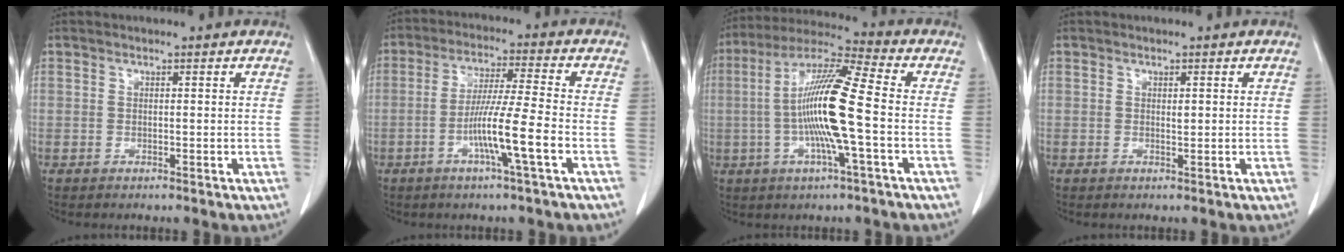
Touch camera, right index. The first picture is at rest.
{"total": 9.4, "force": [-3.3, -0.9, 8.8], "torque": [-0.164, -0.006, -0.064]}
{"total": 14.5, "force": [-1.7, 0.2, 14.4], "torque": [-0.276, 0.003, -0.044]}
{"total": 0.8, "force": [0.2, 0.3, 0.7], "torque": [-0.013, -0.002, 0.003]}